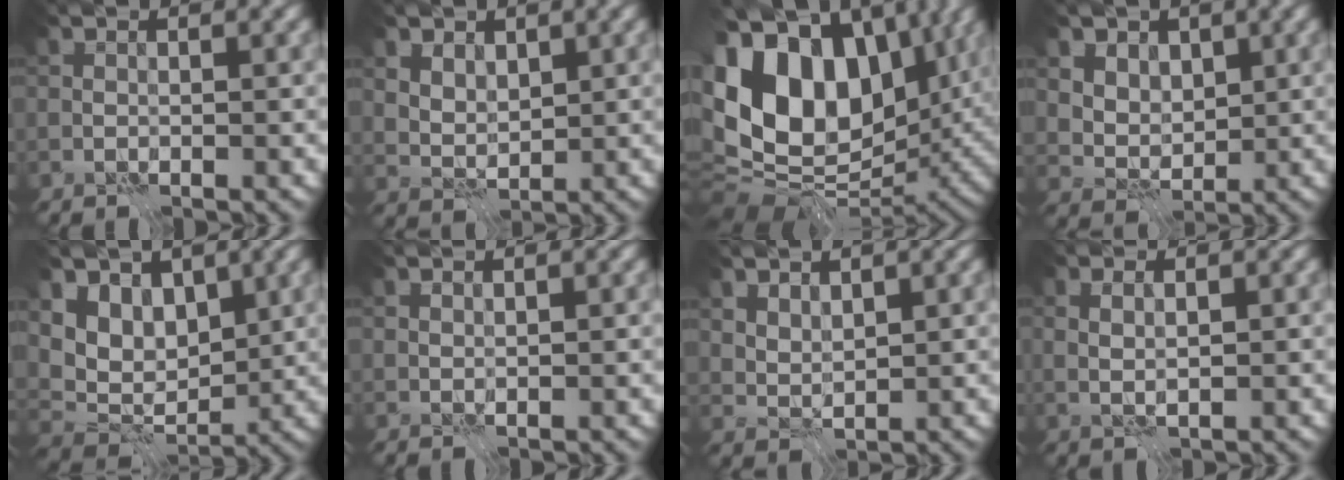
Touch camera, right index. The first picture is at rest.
{"total": 3.8, "force": [2.3, 2.3, 1.9], "torque": [-0.047, 0.002, 0.056]}
{"total": 16.7, "force": [3.1, 11.8, 11.5], "torque": [-0.214, 0.036, 0.052]}
{"total": 5.4, "force": [2.8, 4.0, 2.2], "torque": [-0.050, -0.001, 0.053]}
{"total": 6.2, "force": [3.3, 3.9, 3.4], "torque": [-0.058, -0.001, 0.055]}
{"total": 0.7, "force": [0.7, -0.1, 0.0], "torque": [-0.002, 0.002, 0.017]}
{"total": 2.4, "force": [1.9, 1.0, 1.0], "torque": [-0.023, -0.005, 0.050]}
{"total": 1.5, "force": [0.6, 0.4, 1.3], "torque": [-0.027, 0.001, 0.016]}